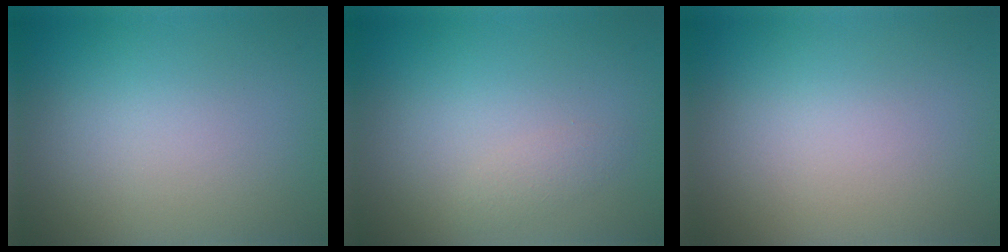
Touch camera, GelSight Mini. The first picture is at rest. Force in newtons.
{"total": 1.0, "press": 1.0, "slide": 0.0}
{"total": 0.0}